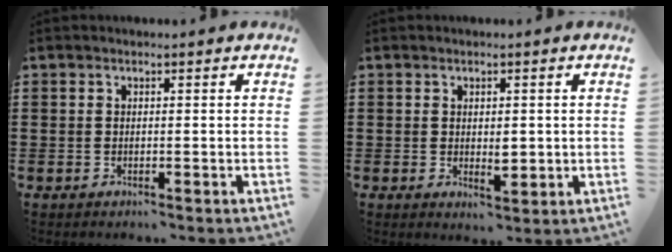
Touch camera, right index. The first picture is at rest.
{"total": 2.7, "force": [0.0, 1.6, 2.2], "torque": [-0.026, -0.003, -0.002]}